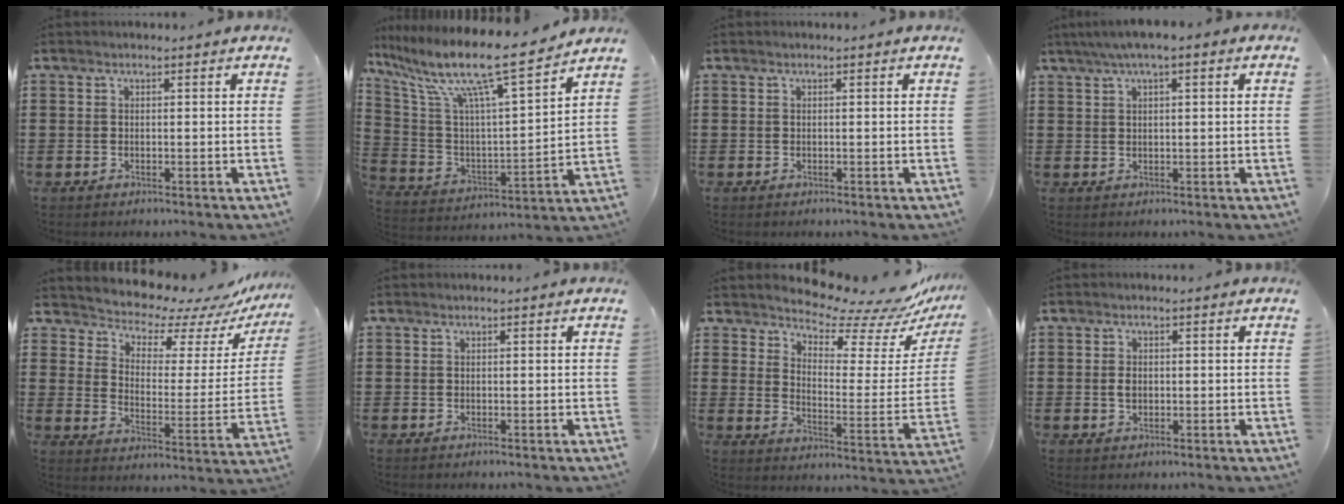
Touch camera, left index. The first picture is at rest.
{"total": 12.7, "force": [9.7, 1.1, 8.2], "torque": [-0.185, -0.068, 0.156]}
{"total": 0.0}
{"total": 2.6, "force": [1.0, 0.4, 2.3], "torque": [-0.042, 0.004, 0.017]}
{"total": 6.1, "force": [5.9, 1.4, 0.7], "torque": [-0.036, -0.061, 0.097]}
{"total": 0.0}
{"total": 8.1, "force": [7.6, 1.2, 2.4], "torque": [-0.061, -0.063, 0.130]}
{"total": 1.8, "force": [0.0, 1.2, 1.4], "torque": [-0.029, 0.006, -0.001]}